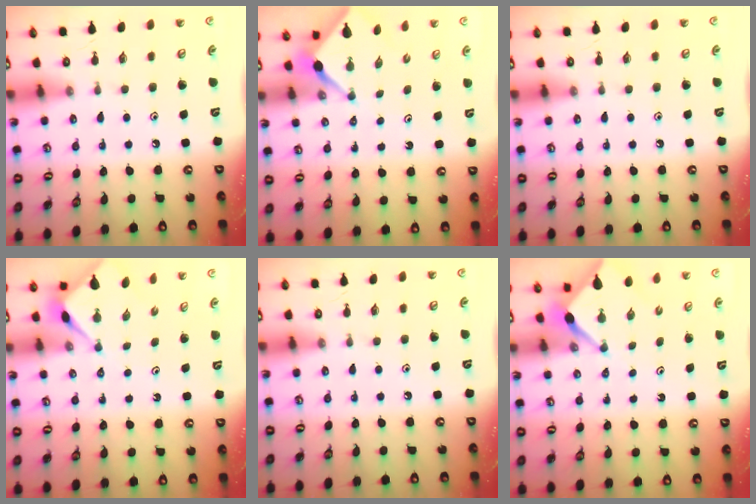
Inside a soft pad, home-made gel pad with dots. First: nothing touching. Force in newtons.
{"total": 2.5, "press": 2.5, "slide": 0.2}
{"total": 0.0}
{"total": 3.6, "press": 3.6, "slide": 0.1}
{"total": 0.0}
{"total": 2.6, "press": 2.6, "slide": 0.3}